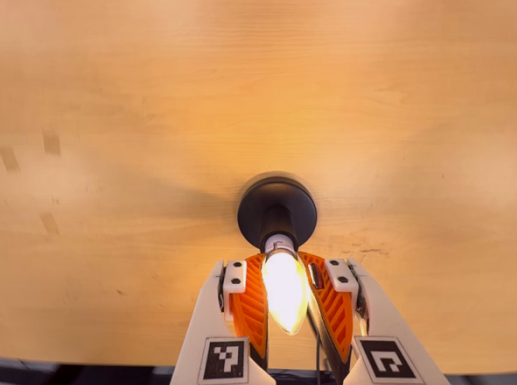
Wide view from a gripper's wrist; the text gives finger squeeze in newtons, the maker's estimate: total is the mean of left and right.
{"total": 22.4, "left": 23.3, "right": 21.5}